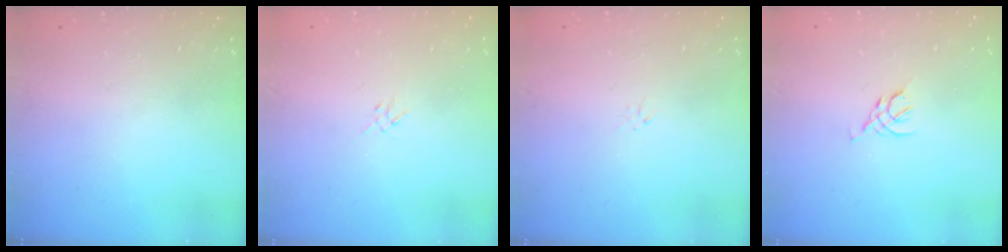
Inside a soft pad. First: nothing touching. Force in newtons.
{"total": 1.3, "press": 1.2, "slide": 0.5}
{"total": 0.0}
{"total": 2.5, "press": 2.5, "slide": 0.7}